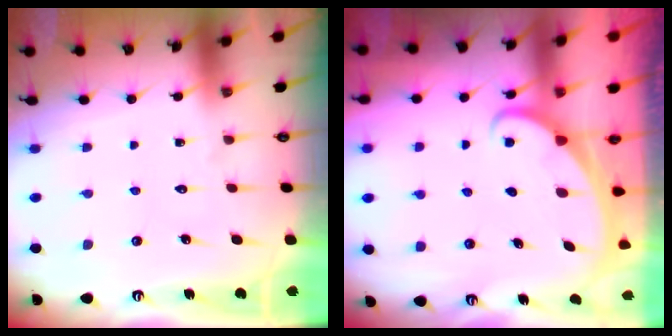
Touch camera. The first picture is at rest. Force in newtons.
{"total": 1.8, "press": 1.7, "slide": 0.1}